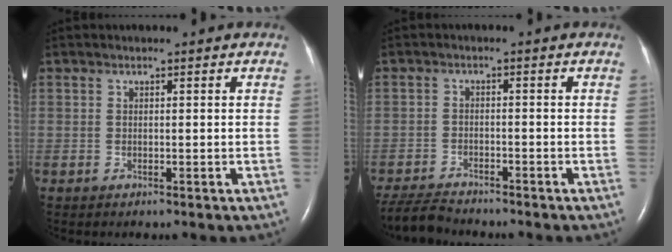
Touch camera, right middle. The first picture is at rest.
{"total": 5.7, "force": [-5.5, 0.4, 1.2], "torque": [-0.022, -0.023, -0.098]}